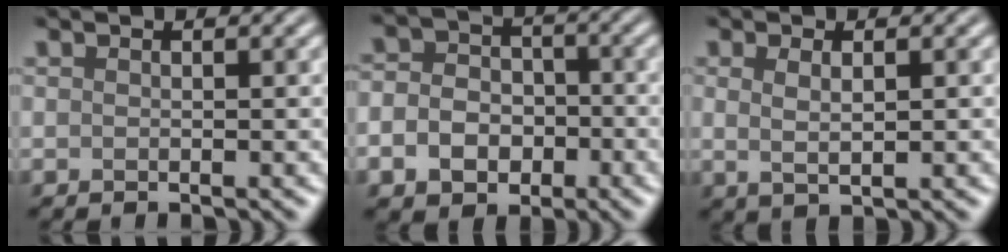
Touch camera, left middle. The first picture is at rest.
{"total": 6.2, "force": [-1.9, 5.0, 3.1], "torque": [-0.035, -0.008, -0.044]}
{"total": 1.9, "force": [0.5, 0.7, 1.7], "torque": [-0.033, -0.002, 0.012]}